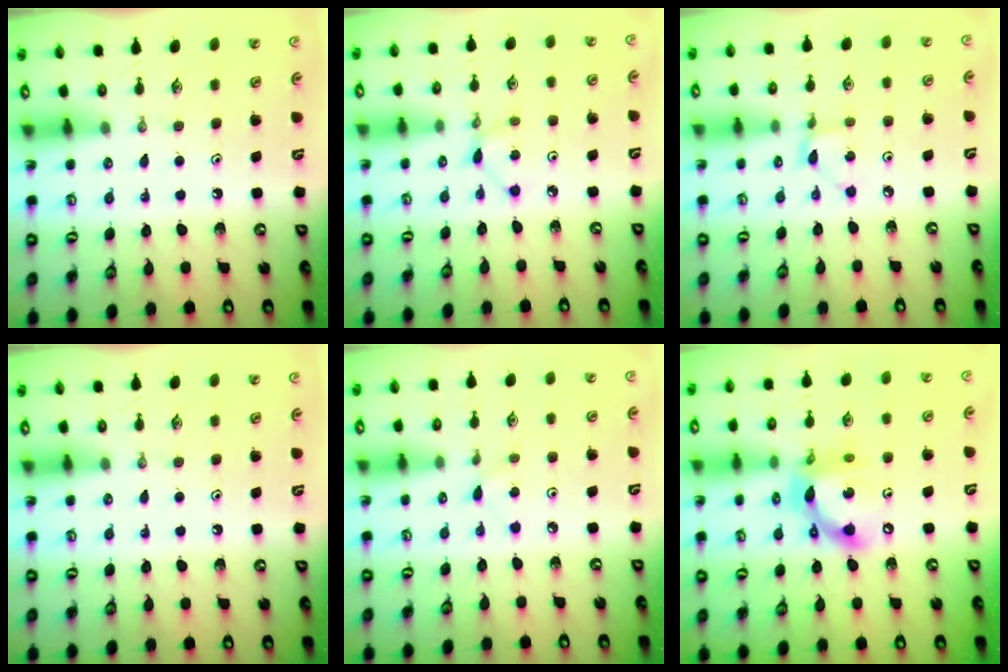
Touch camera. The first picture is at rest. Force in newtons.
{"total": 3.1, "press": 3.1, "slide": 0.4}
{"total": 1.8, "press": 1.8, "slide": 0.1}
{"total": 0.0}
{"total": 2.6, "press": 2.6, "slide": 0.2}
{"total": 14.9, "press": 14.8, "slide": 1.2}